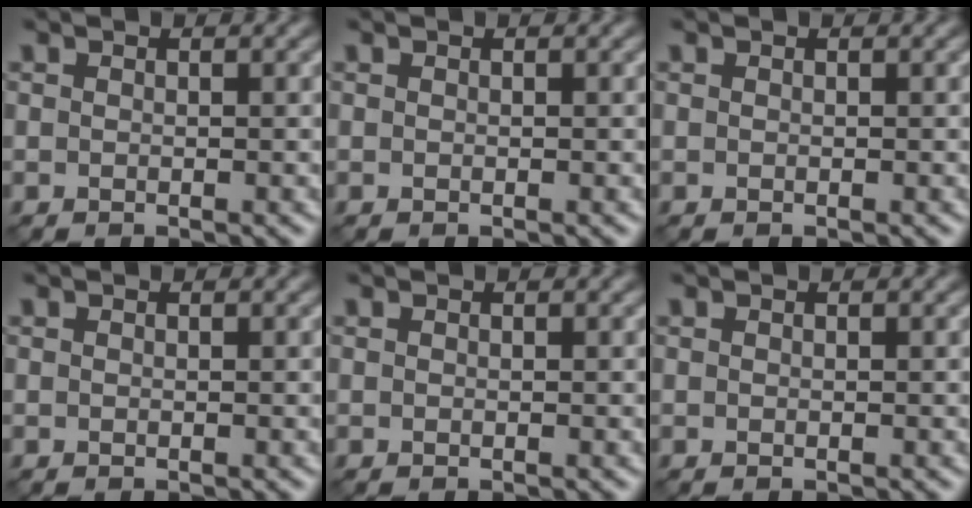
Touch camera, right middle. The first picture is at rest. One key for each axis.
{"total": 0.0}
{"total": 0.0}
{"total": 0.0}
{"total": 0.0}
{"total": 0.0}